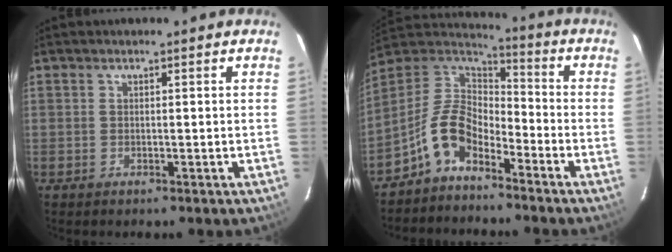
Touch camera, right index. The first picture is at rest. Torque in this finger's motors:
{"motor_torque": [0.86, -0.74, 0.20, -0.02]}